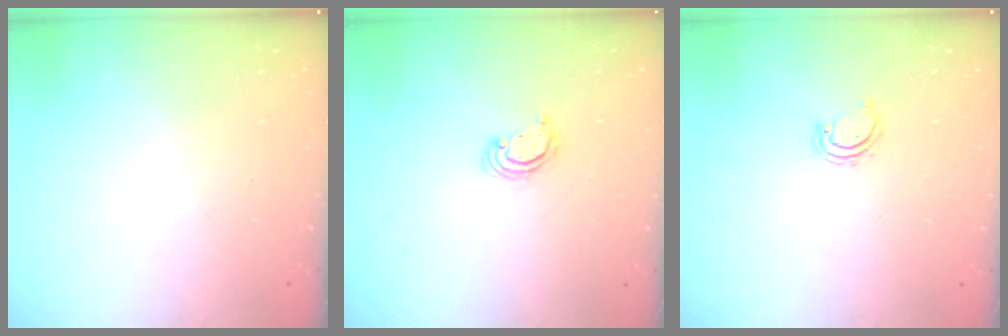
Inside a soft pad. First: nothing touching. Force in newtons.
{"total": 2.2, "press": 2.2, "slide": 0.1}
{"total": 2.9, "press": 2.9, "slide": 0.3}